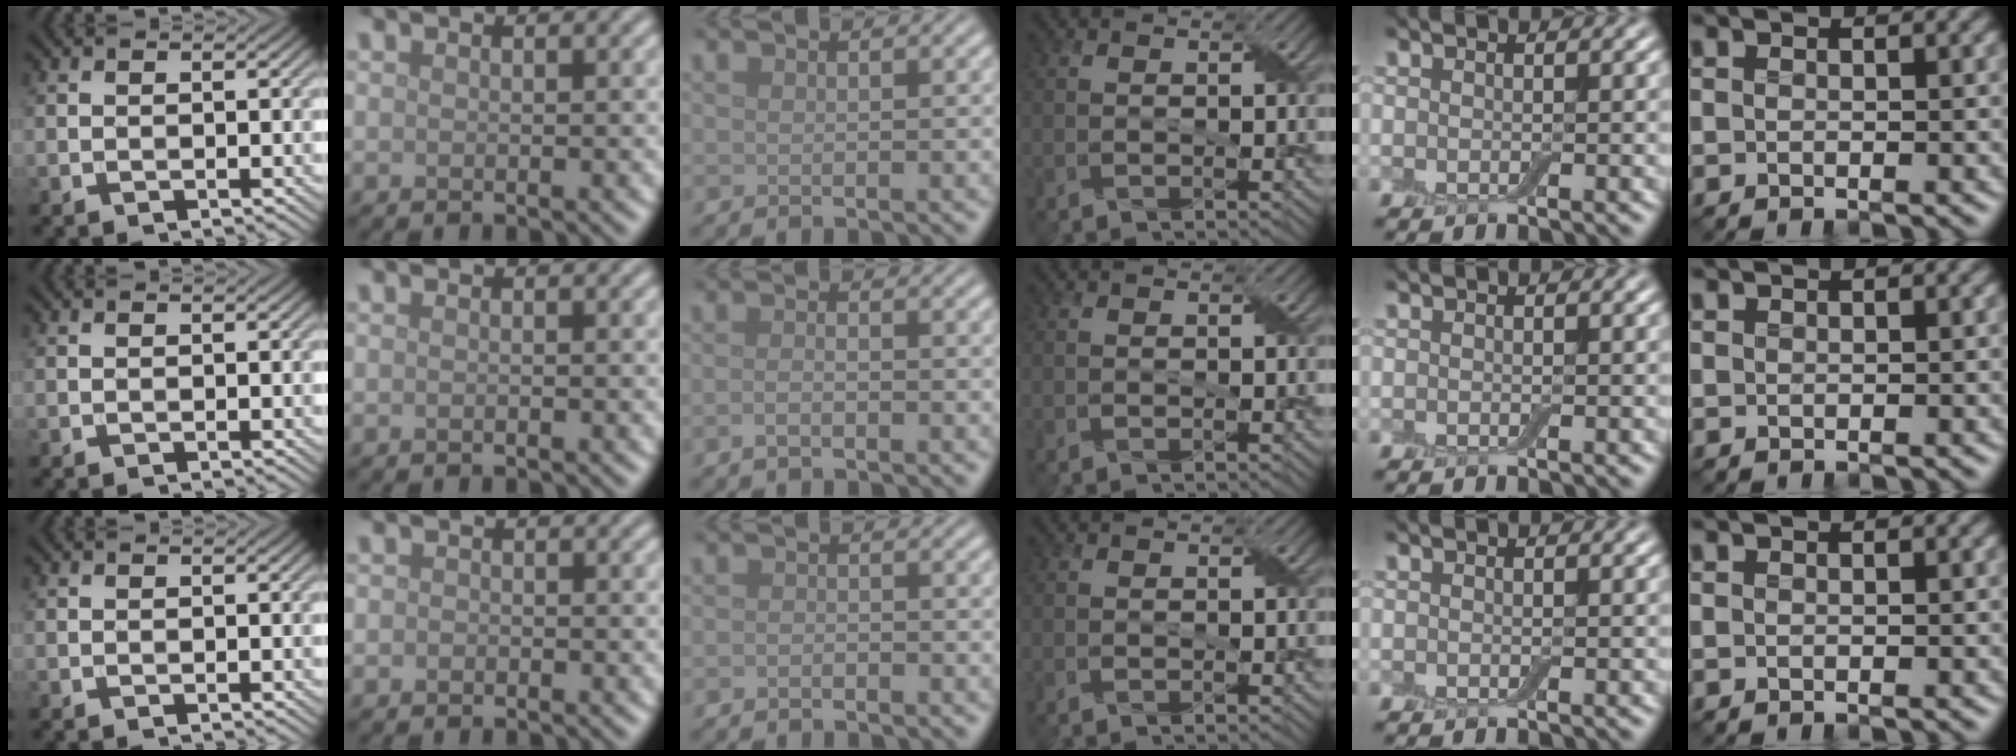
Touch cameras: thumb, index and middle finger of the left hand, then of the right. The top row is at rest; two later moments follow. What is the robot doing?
{"motion": "fold", "object": "cloth"}